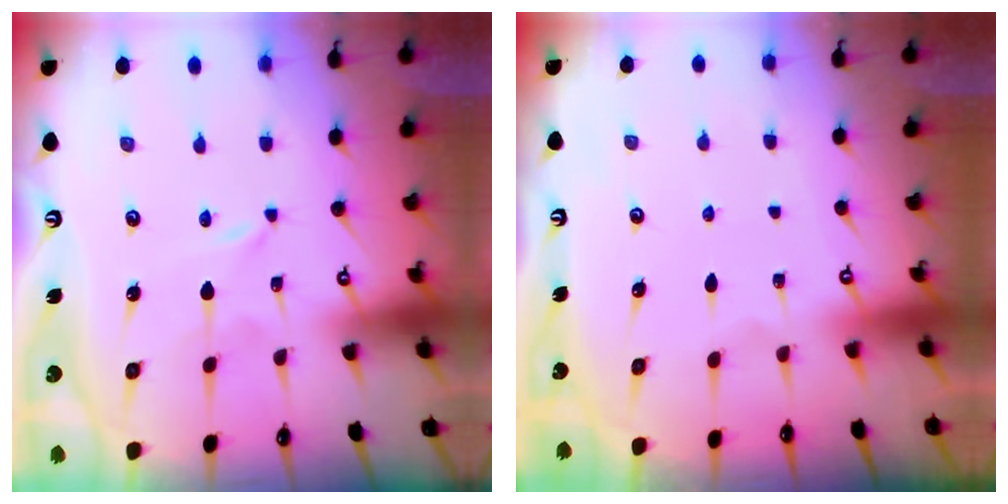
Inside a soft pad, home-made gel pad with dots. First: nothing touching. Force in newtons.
{"total": 0.0}